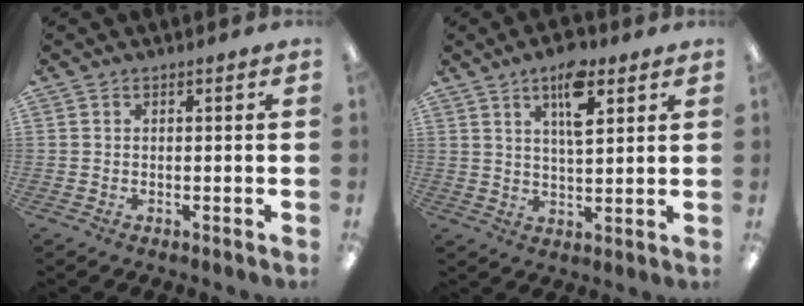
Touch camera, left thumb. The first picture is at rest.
{"total": 9.8, "force": [5.4, 3.8, 7.3], "torque": [-0.113, -0.016, 0.088]}